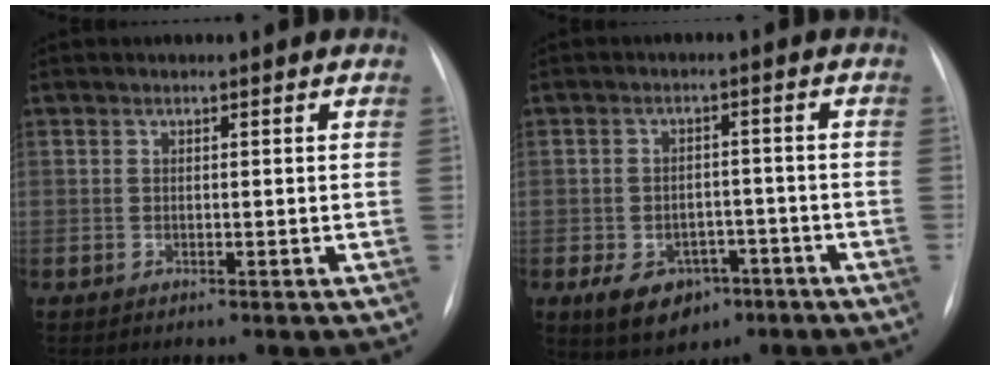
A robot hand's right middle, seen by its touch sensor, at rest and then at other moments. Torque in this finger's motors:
{"motor_torque": [0.79, -0.58, 0.10, 0.07]}